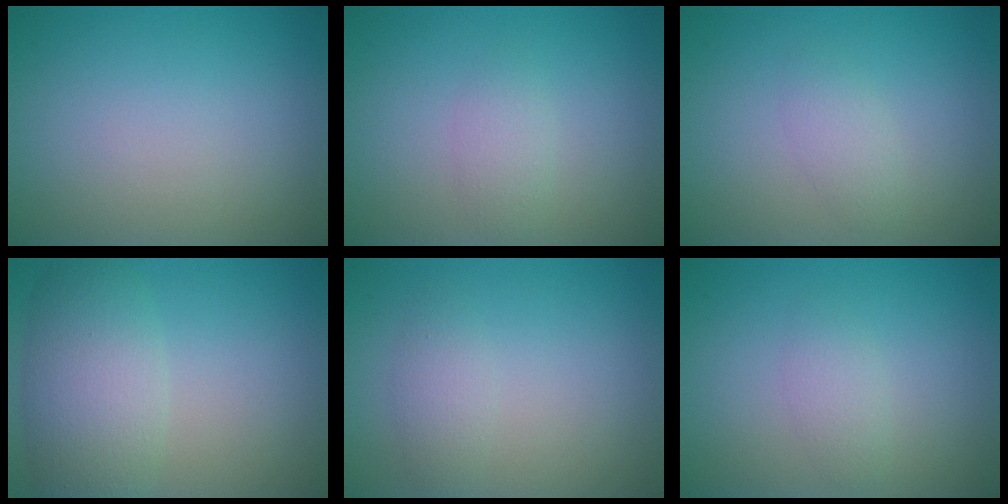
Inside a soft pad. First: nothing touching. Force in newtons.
{"total": 1.4, "press": 1.4, "slide": 0.0}
{"total": 1.5, "press": 1.5, "slide": 0.1}
{"total": 5.6, "press": 5.6, "slide": 0.5}
{"total": 1.6, "press": 1.6, "slide": 0.0}
{"total": 1.4, "press": 1.4, "slide": 0.0}